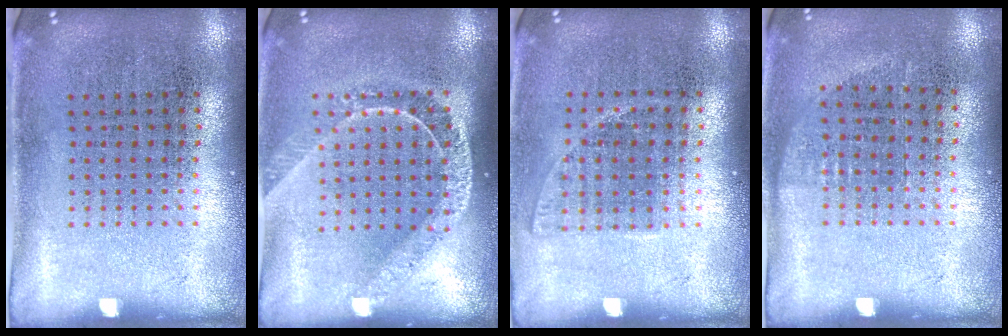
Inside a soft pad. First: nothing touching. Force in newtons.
{"total": 1.7, "press": 1.4, "slide": 1.0}
{"total": 1.0, "press": 0.9, "slide": 0.5}
{"total": 0.6, "press": 0.6, "slide": 0.3}